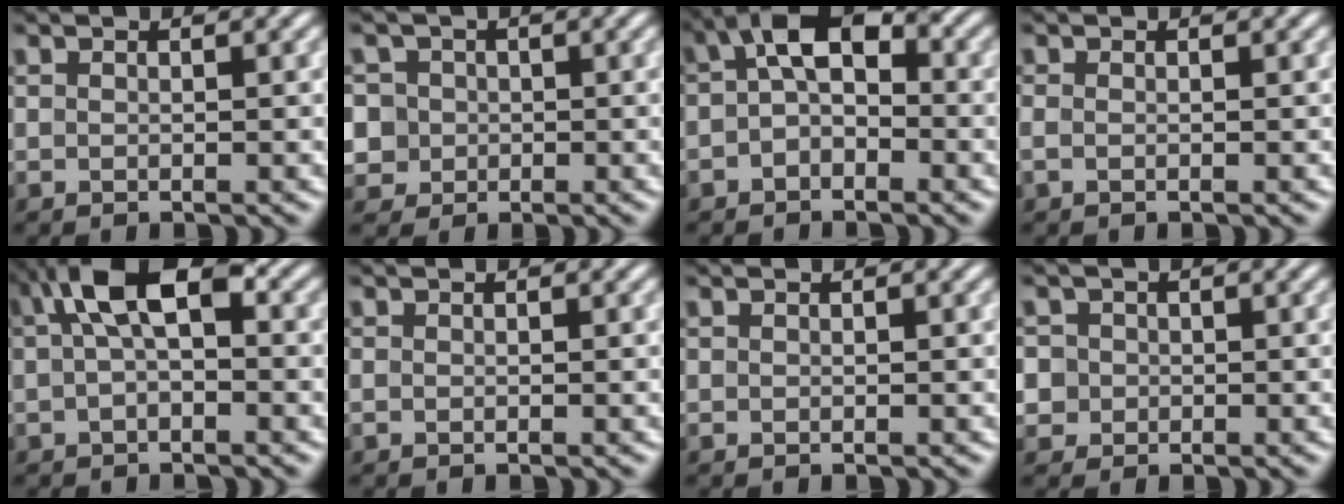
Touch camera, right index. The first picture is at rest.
{"total": 6.5, "force": [-0.8, 6.1, 2.1], "torque": [-0.068, -0.029, -0.008]}
{"total": 6.8, "force": [0.7, 4.4, 5.1], "torque": [-0.087, -0.012, 0.006]}
{"total": 1.1, "force": [-0.4, 0.8, 0.6], "torque": [-0.018, -0.004, -0.007]}
{"total": 7.7, "force": [2.0, 3.9, 6.4], "torque": [-0.111, 0.007, 0.028]}
{"total": 0.6, "force": [-0.2, 0.5, 0.2], "torque": [-0.004, -0.003, -0.004]}
{"total": 0.0}
{"total": 4.2, "force": [-0.5, 4.0, 1.2], "torque": [-0.043, -0.017, -0.008]}